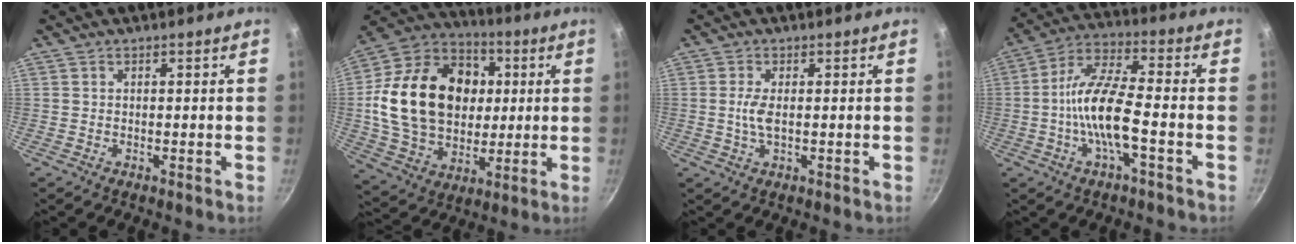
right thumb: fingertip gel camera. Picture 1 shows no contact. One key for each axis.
{"total": 26.0, "fx": 3.0, "fy": 19.3, "fz": 17.2, "tx": -0.275, "ty": 0.018, "tz": 0.055}
{"total": 3.0, "fx": 0.1, "fy": 1.1, "fz": 2.8, "tx": -0.065, "ty": 0.000, "tz": 0.000}
{"total": 12.4, "fx": -3.2, "fy": 3.7, "fz": 11.3, "tx": -0.221, "ty": 0.037, "tz": -0.074}